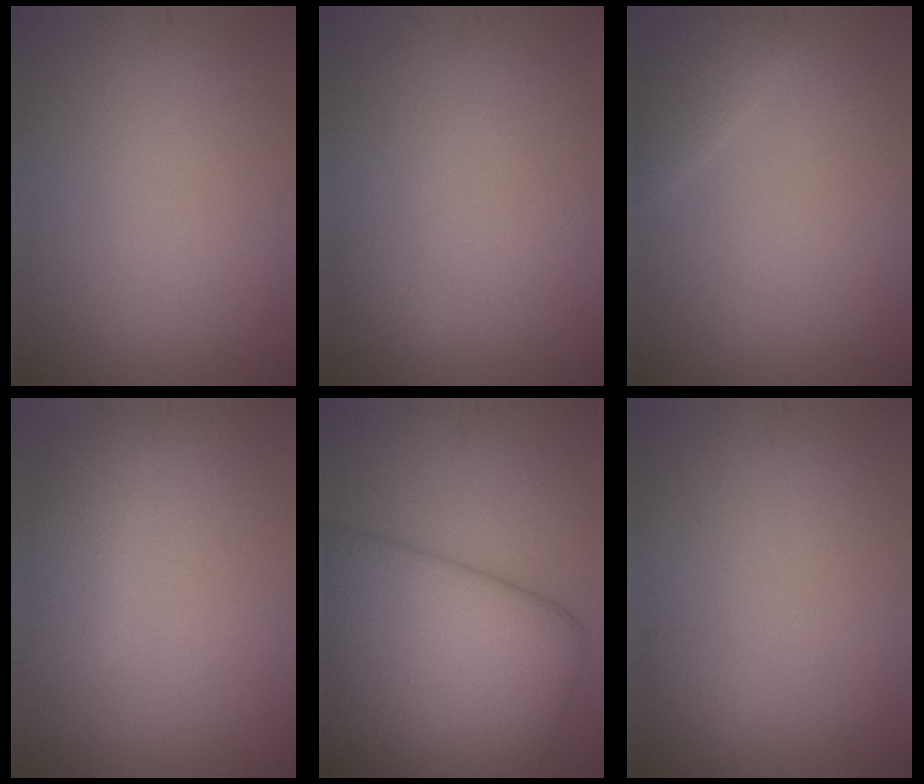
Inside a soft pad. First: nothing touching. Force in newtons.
{"total": 0.5, "press": 0.5, "slide": 0.0}
{"total": 1.7, "press": 1.7, "slide": 0.1}
{"total": 2.4, "press": 2.3, "slide": 0.1}
{"total": 13.6, "press": 13.6, "slide": 0.4}
{"total": 0.8, "press": 0.8, "slide": 0.0}